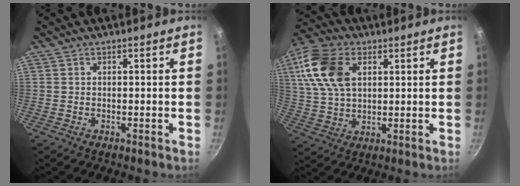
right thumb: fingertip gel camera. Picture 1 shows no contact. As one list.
[{"total": 14.7, "force": [4.5, 9.3, 10.4], "torque": [-0.194, 0.005, 0.083]}]